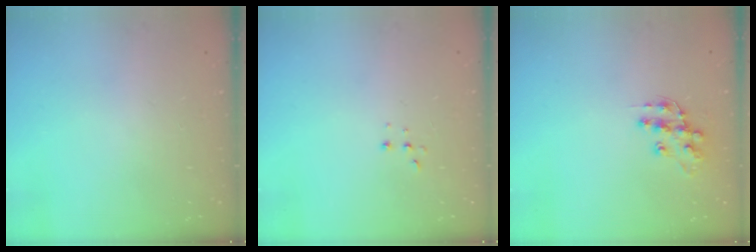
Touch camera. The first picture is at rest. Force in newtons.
{"total": 2.2, "press": 2.2, "slide": 0.5}
{"total": 11.6, "press": 11.5, "slide": 0.9}